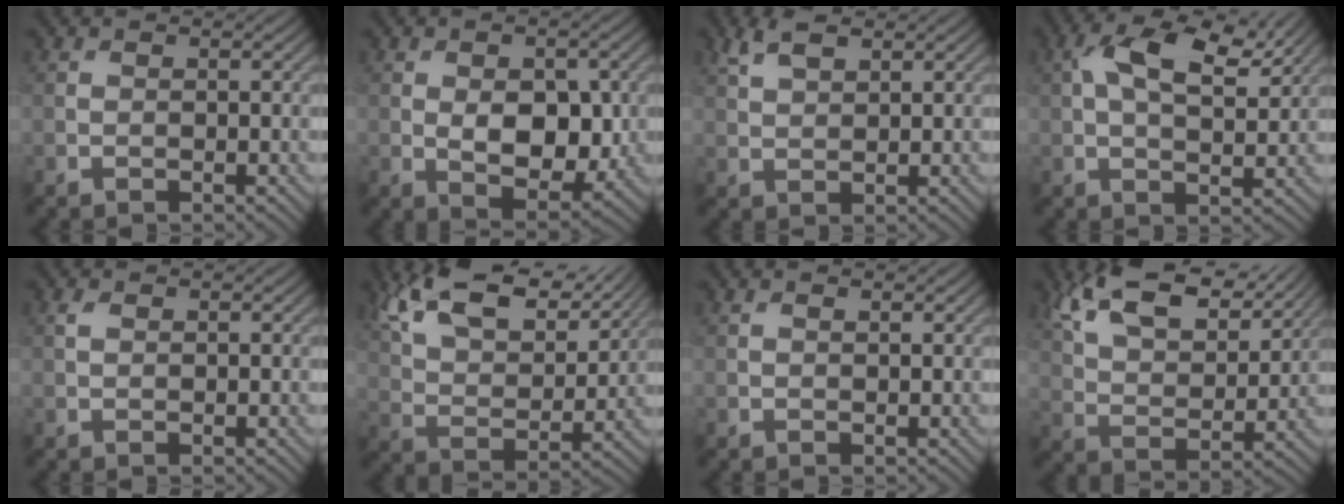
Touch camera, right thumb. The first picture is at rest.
{"total": 6.8, "force": [-0.1, 4.0, 5.5], "torque": [-0.098, -0.013, 0.004]}
{"total": 3.7, "force": [2.3, 1.5, 2.4], "torque": [-0.063, 0.007, 0.049]}
{"total": 9.5, "force": [3.9, 4.3, 7.5], "torque": [-0.147, 0.011, 0.067]}
{"total": 0.9, "force": [0.4, 0.5, 0.6], "torque": [-0.017, 0.002, 0.008]}
{"total": 15.3, "force": [11.0, 5.5, 9.1], "torque": [-0.193, 0.016, 0.166]}
{"total": 0.6, "force": [0.4, 0.1, 0.4], "torque": [-0.008, 0.002, 0.007]}
{"total": 13.9, "force": [9.7, 5.3, 8.4], "torque": [-0.179, 0.011, 0.155]}